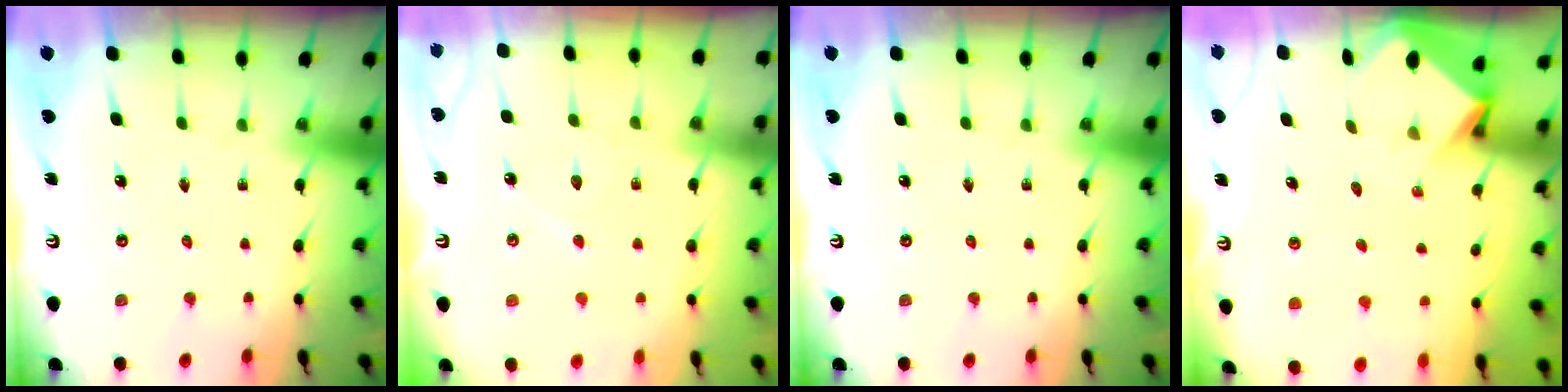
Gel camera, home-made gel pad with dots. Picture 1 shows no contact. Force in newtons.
{"total": 6.0, "press": 5.9, "slide": 0.7}
{"total": 0.0}
{"total": 3.4, "press": 3.4, "slide": 0.2}